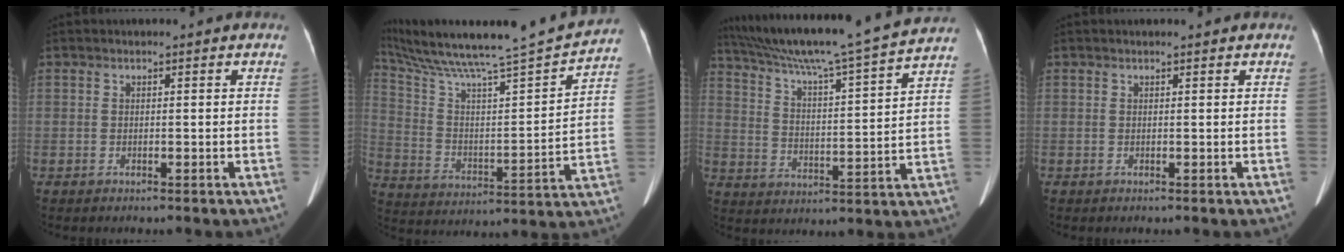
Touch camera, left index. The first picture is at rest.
{"total": 22.4, "force": [20.2, -0.1, 9.6], "torque": [-0.175, -0.037, 0.310]}
{"total": 22.0, "force": [19.3, -1.3, 10.5], "torque": [-0.184, -0.010, 0.284]}
{"total": 0.7, "force": [0.7, 0.0, 0.2], "torque": [-0.010, 0.007, 0.009]}